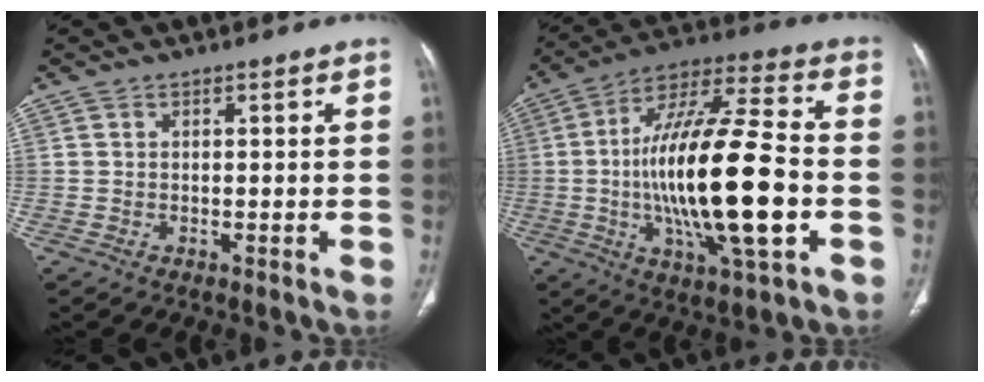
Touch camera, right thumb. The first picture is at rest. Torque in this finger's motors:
{"motor_torque": [1.44, 3.57, 1.57, 1.16, 0.82]}